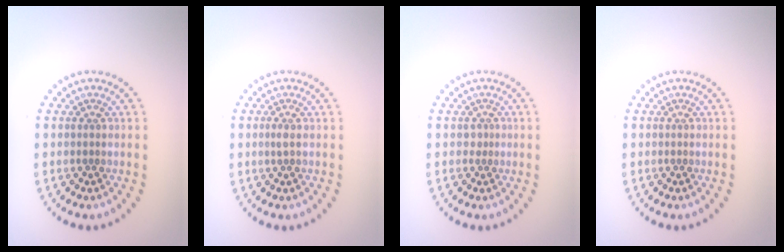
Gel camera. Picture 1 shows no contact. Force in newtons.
{"total": 0.7, "press": 0.6, "slide": 0.3}
{"total": 0.8, "press": 0.5, "slide": 0.6}
{"total": 0.0}